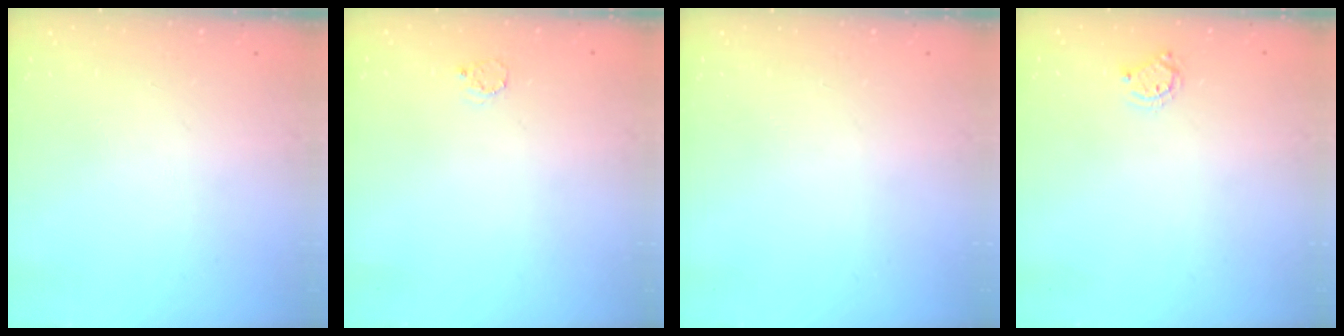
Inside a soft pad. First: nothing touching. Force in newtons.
{"total": 2.4, "press": 2.4, "slide": 0.3}
{"total": 0.0}
{"total": 4.1, "press": 4.1, "slide": 0.3}